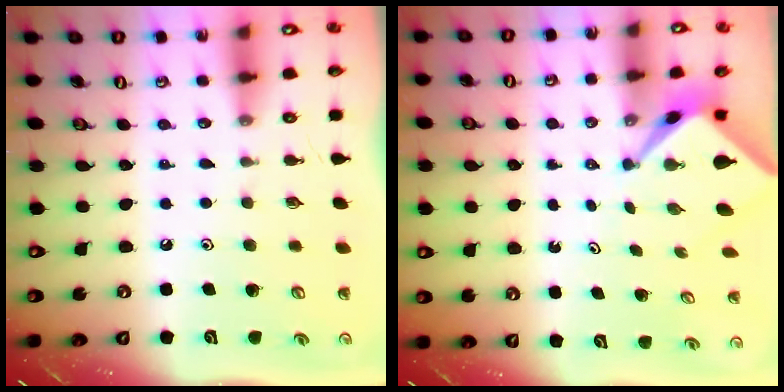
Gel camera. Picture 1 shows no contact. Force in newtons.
{"total": 2.4, "press": 2.4, "slide": 0.2}